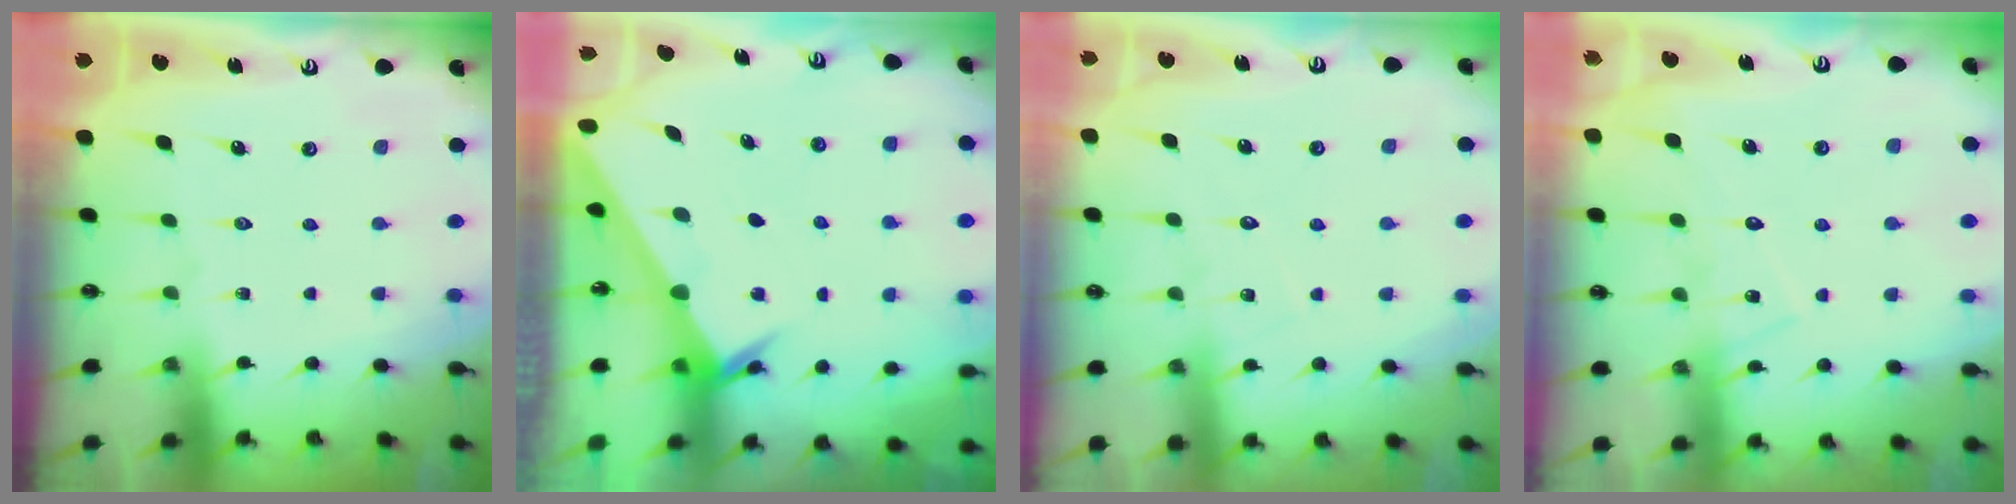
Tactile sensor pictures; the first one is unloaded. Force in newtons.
{"total": 3.0, "press": 3.0, "slide": 0.2}
{"total": 4.6, "press": 4.5, "slide": 0.5}
{"total": 10.0, "press": 10.0, "slide": 0.6}